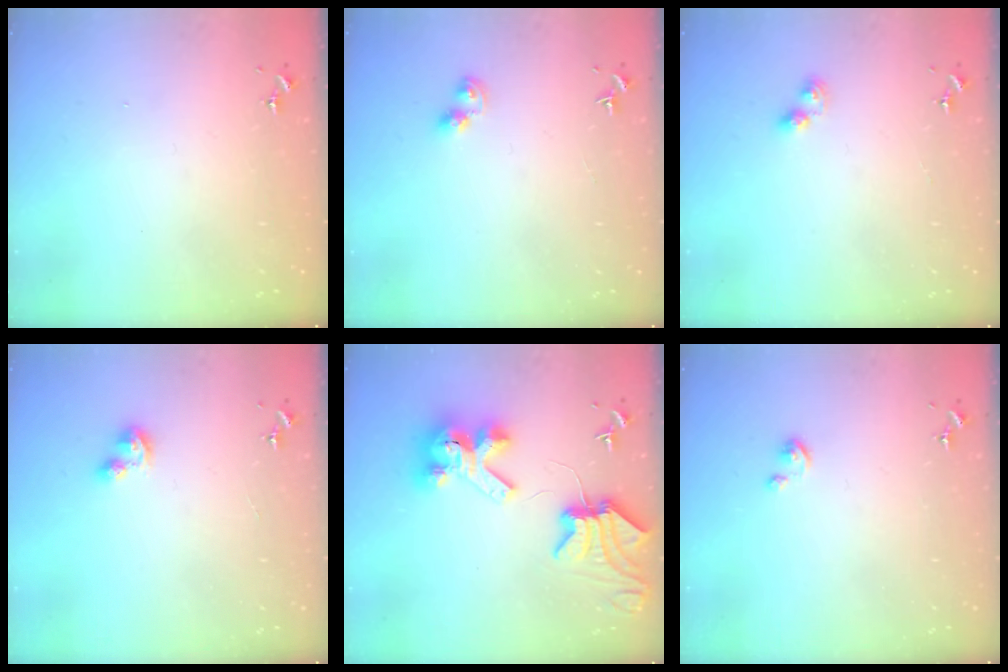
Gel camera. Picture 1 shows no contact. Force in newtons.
{"total": 4.5, "press": 4.5, "slide": 0.2}
{"total": 2.8, "press": 2.8, "slide": 0.5}
{"total": 4.0, "press": 4.0, "slide": 0.8}
{"total": 10.2, "press": 10.1, "slide": 1.5}
{"total": 2.7, "press": 2.7, "slide": 0.3}